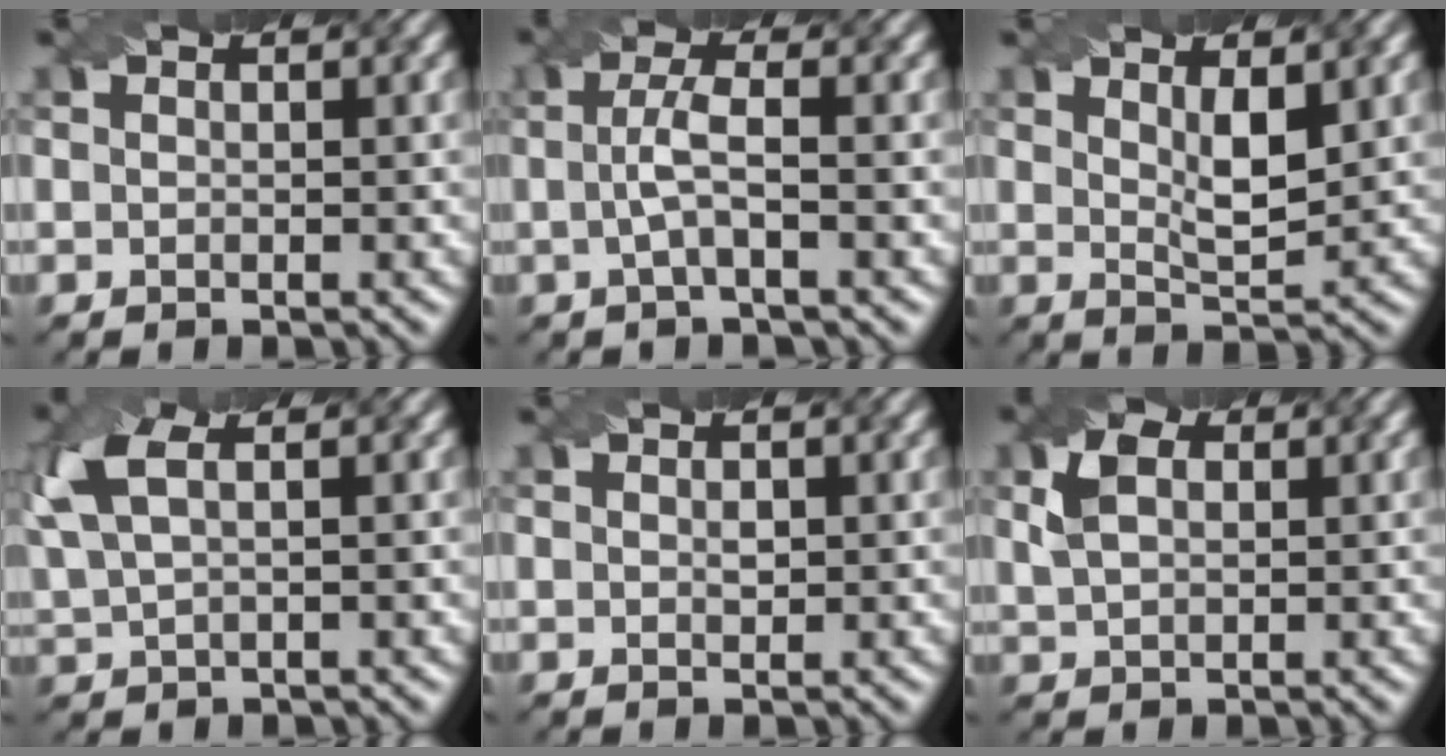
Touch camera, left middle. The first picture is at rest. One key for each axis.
{"total": 2.7, "fx": -0.2, "fy": 0.6, "fz": 2.7, "tx": -0.056, "ty": 0.004, "tz": -0.005}
{"total": 3.0, "fx": 1.2, "fy": 0.8, "fz": 2.6, "tx": -0.049, "ty": -0.008, "tz": 0.023}
{"total": 5.4, "fx": 2.0, "fy": 2.5, "fz": 4.4, "tx": -0.107, "ty": 0.016, "tz": 0.042}
{"total": 0.7, "fx": 0.1, "fy": 0.4, "fz": 0.6, "tx": -0.009, "ty": 0.000, "tz": 0.002}
{"total": 3.2, "fx": 1.1, "fy": 2.1, "fz": 2.1, "tx": -0.051, "ty": 0.005, "tz": 0.022}